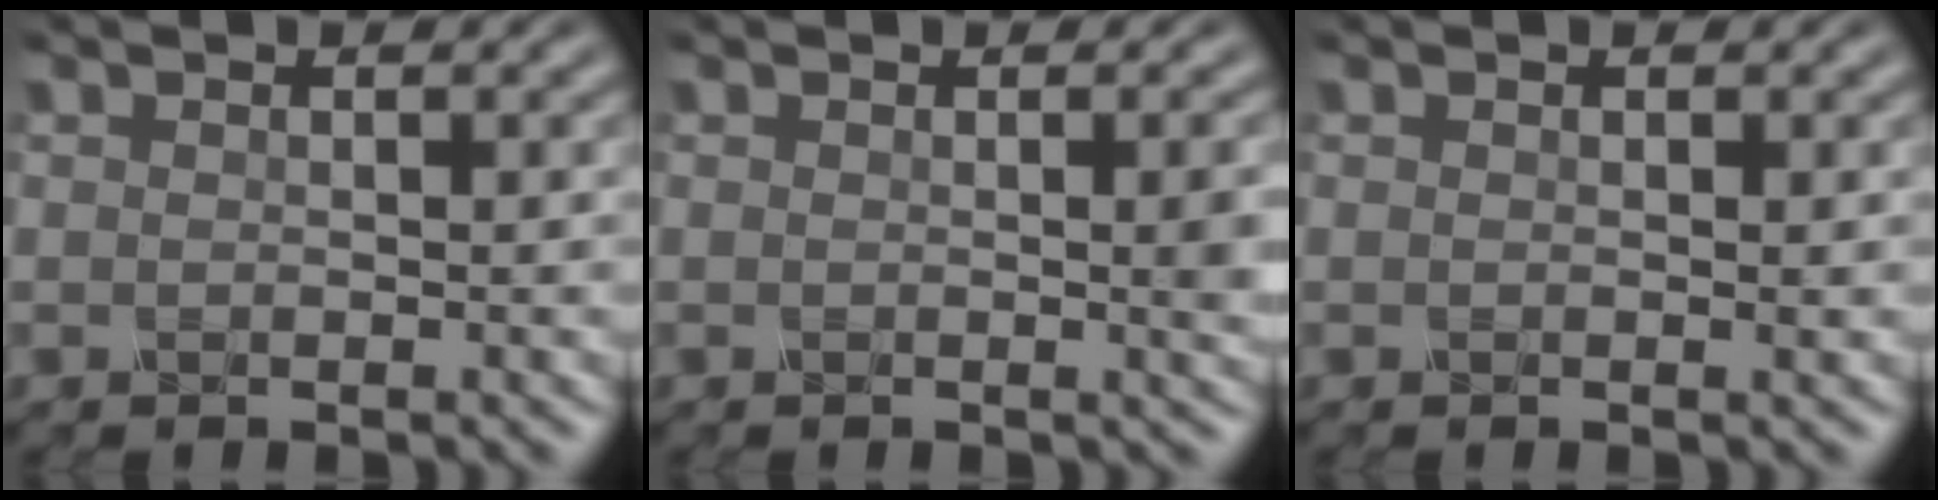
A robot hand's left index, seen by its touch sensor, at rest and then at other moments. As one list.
[{"total": 2.0, "force": [0.2, 0.4, 2.0], "torque": [-0.027, -0.003, 0.003]}, {"total": 0.0}]